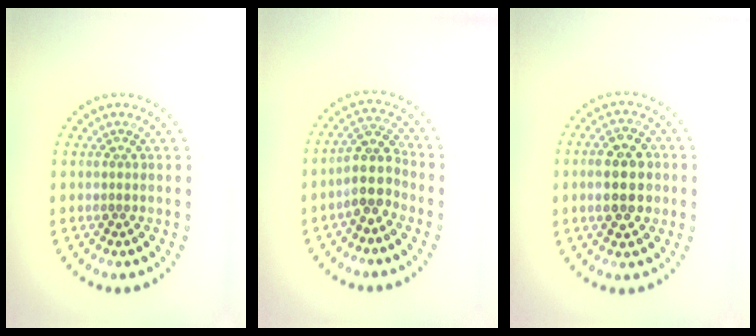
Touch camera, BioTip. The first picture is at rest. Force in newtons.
{"total": 3.4, "press": 2.9, "slide": 1.7}
{"total": 5.1, "press": 5.1, "slide": 0.3}